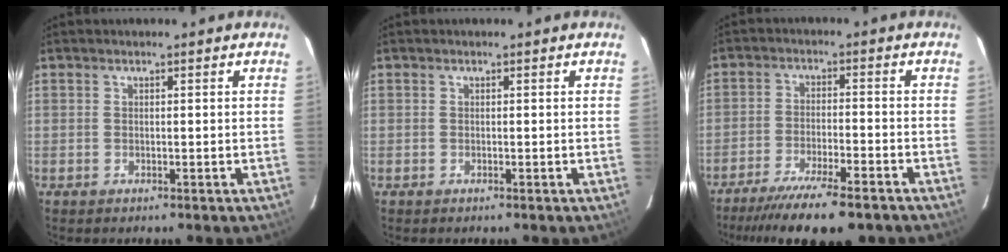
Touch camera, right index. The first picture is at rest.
{"total": 0.0}
{"total": 14.1, "force": [-11.5, 2.5, 7.9], "torque": [-0.164, -0.031, -0.182]}